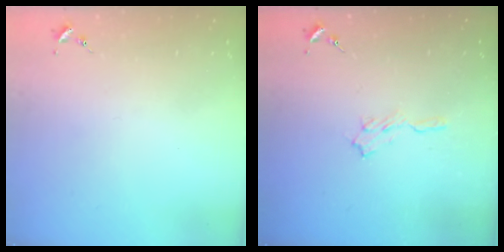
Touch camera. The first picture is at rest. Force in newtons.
{"total": 5.8, "press": 5.7, "slide": 0.6}